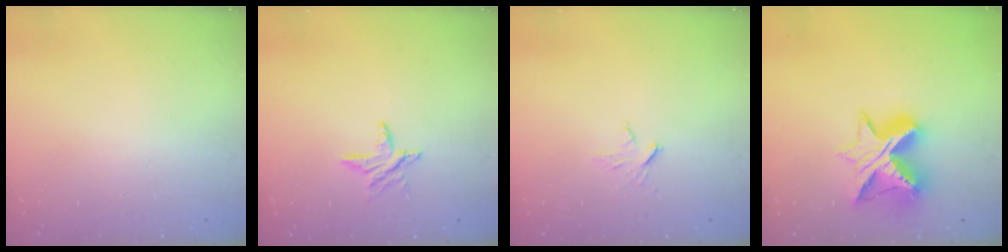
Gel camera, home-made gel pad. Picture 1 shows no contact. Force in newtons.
{"total": 6.6, "press": 6.6, "slide": 0.3}
{"total": 3.7, "press": 3.7, "slide": 0.4}
{"total": 13.3, "press": 13.3, "slide": 0.8}